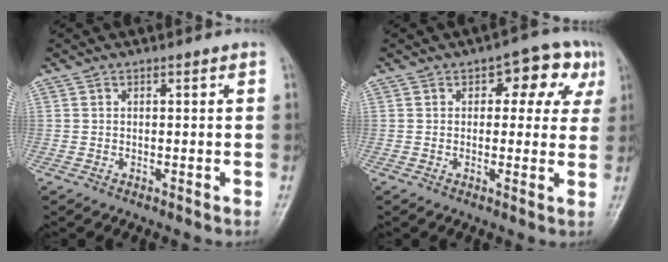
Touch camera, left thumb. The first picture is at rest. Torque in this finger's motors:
{"motor_torque": [0.15, 0.20, 0.20, 0.10, 0.08]}